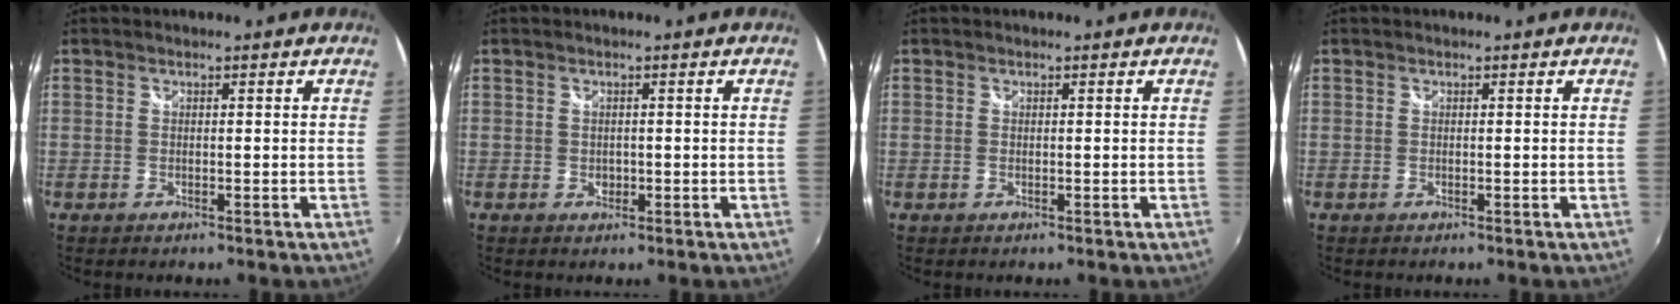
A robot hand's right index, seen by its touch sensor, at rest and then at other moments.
{"total": 1.0, "force": [-0.2, 0.9, 0.4], "torque": [-0.005, 0.000, -0.001]}
{"total": 0.0}
{"total": 0.0}